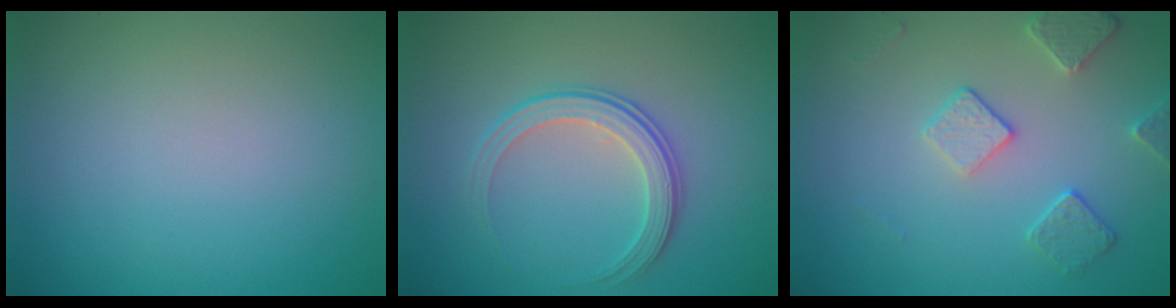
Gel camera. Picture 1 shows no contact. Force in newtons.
{"total": 3.2, "press": 2.8, "slide": 1.6}
{"total": 2.8, "press": 2.7, "slide": 0.7}